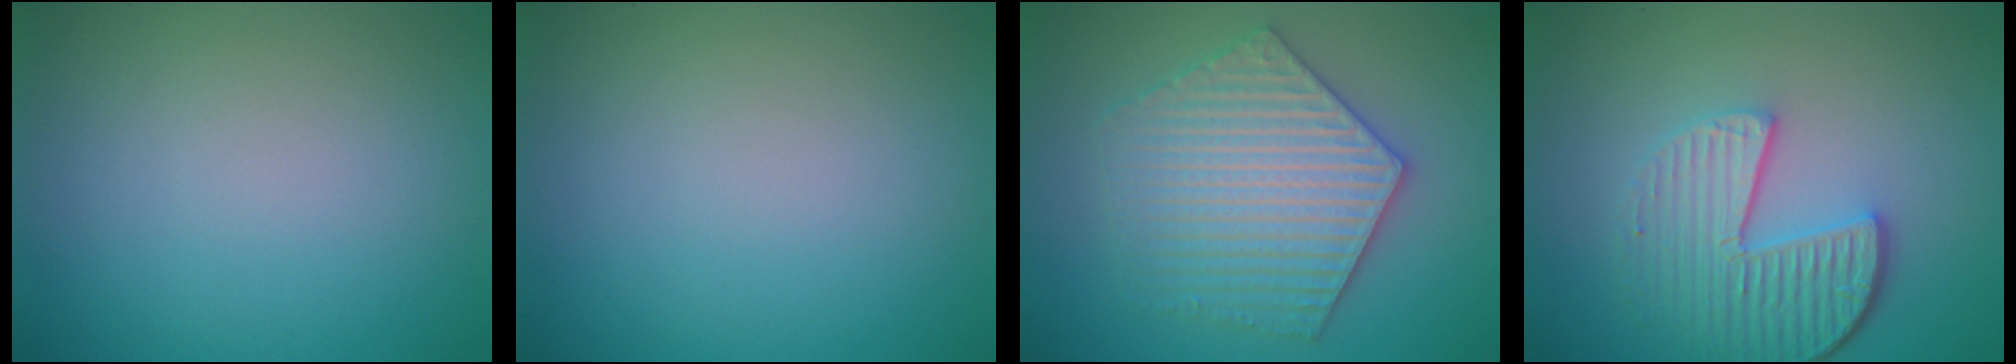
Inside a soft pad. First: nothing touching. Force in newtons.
{"total": 0.0}
{"total": 6.1, "press": 6.0, "slide": 0.9}
{"total": 5.5, "press": 4.1, "slide": 3.6}